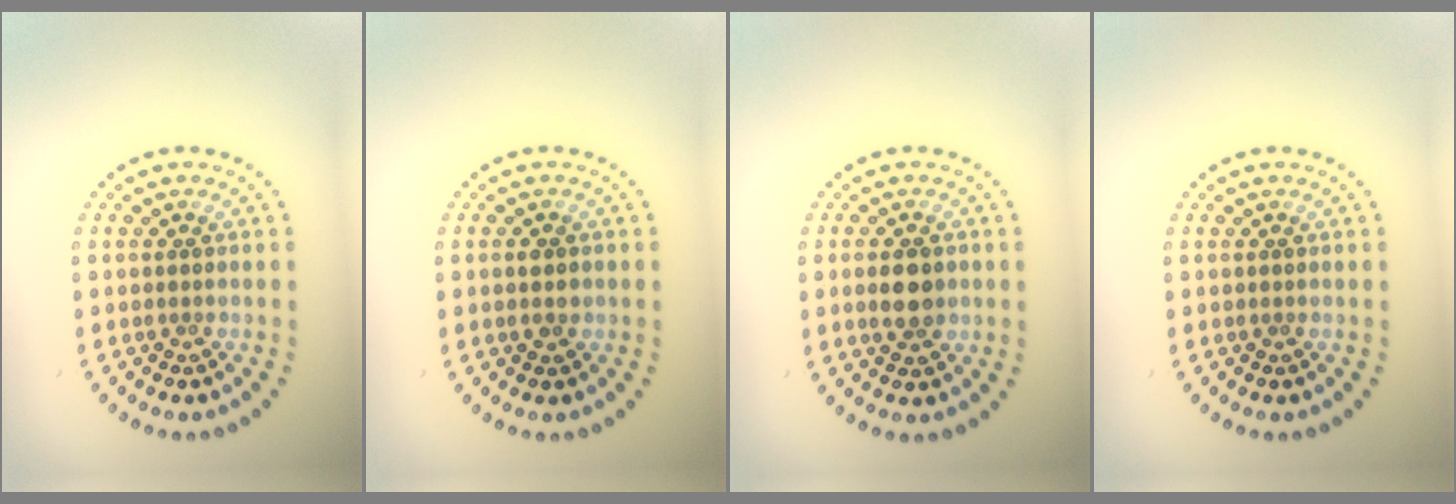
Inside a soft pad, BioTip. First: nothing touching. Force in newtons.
{"total": 1.7, "press": 1.7, "slide": 0.1}
{"total": 3.3, "press": 3.3, "slide": 0.1}
{"total": 0.0}